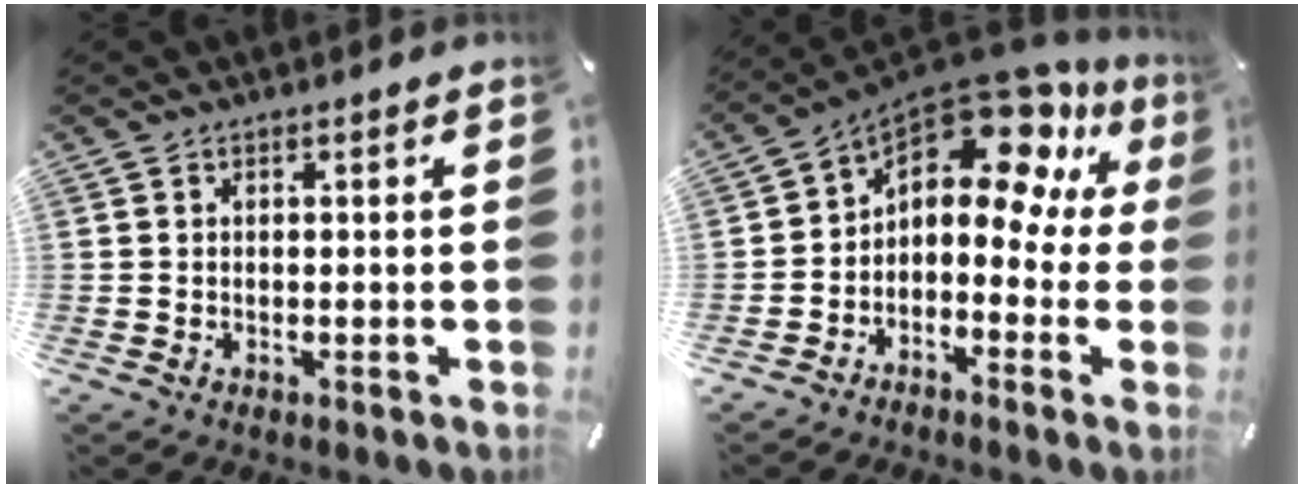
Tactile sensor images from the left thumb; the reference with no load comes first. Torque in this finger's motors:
{"motor_torque": [1.58, 3.43, 1.04, 0.84, 0.15]}